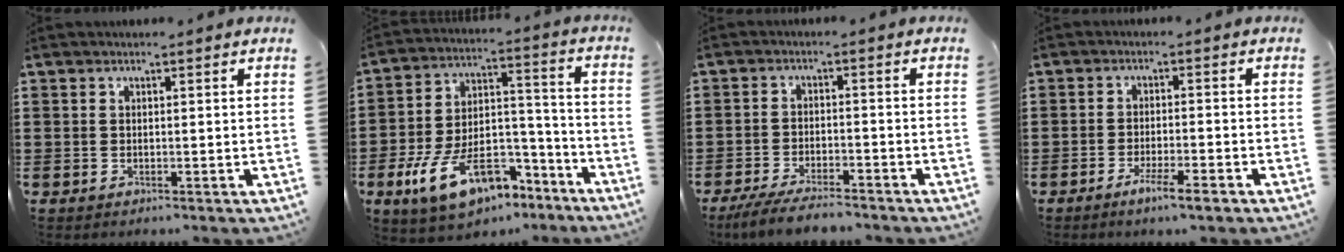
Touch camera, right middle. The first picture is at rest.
{"total": 12.9, "force": [-7.8, 6.1, 8.3], "torque": [-0.162, 0.034, -0.142]}
{"total": 4.7, "force": [-4.3, 0.4, 1.9], "torque": [-0.043, -0.007, -0.085]}
{"total": 3.7, "force": [-2.6, 0.2, 2.7], "torque": [-0.042, 0.001, -0.044]}